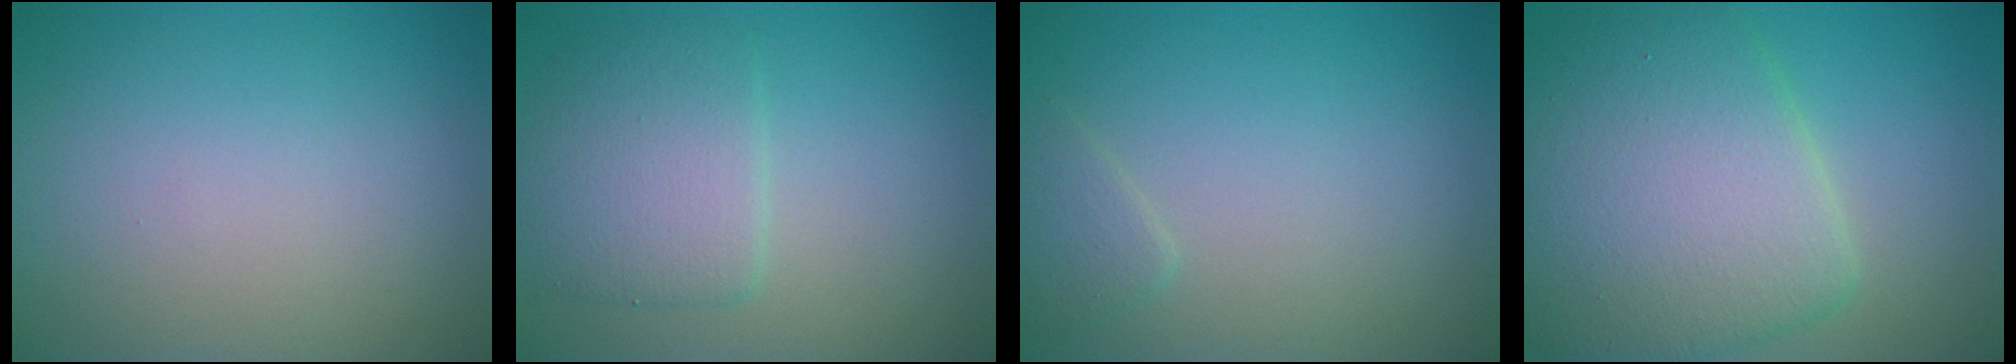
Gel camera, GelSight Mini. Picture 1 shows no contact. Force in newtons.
{"total": 4.0, "press": 4.0, "slide": 0.1}
{"total": 1.2, "press": 1.2, "slide": 0.1}
{"total": 9.7, "press": 9.7, "slide": 0.2}